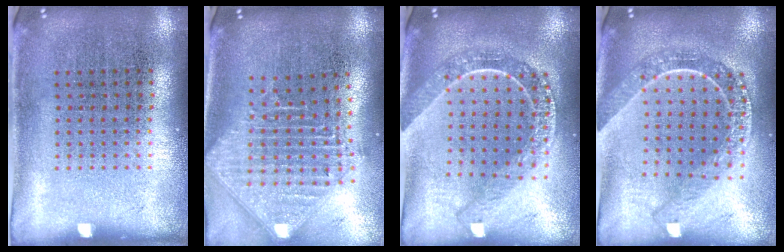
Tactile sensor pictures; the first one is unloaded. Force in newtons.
{"total": 2.4, "press": 1.8, "slide": 1.5}
{"total": 2.3, "press": 1.9, "slide": 1.2}
{"total": 2.3, "press": 1.9, "slide": 1.2}